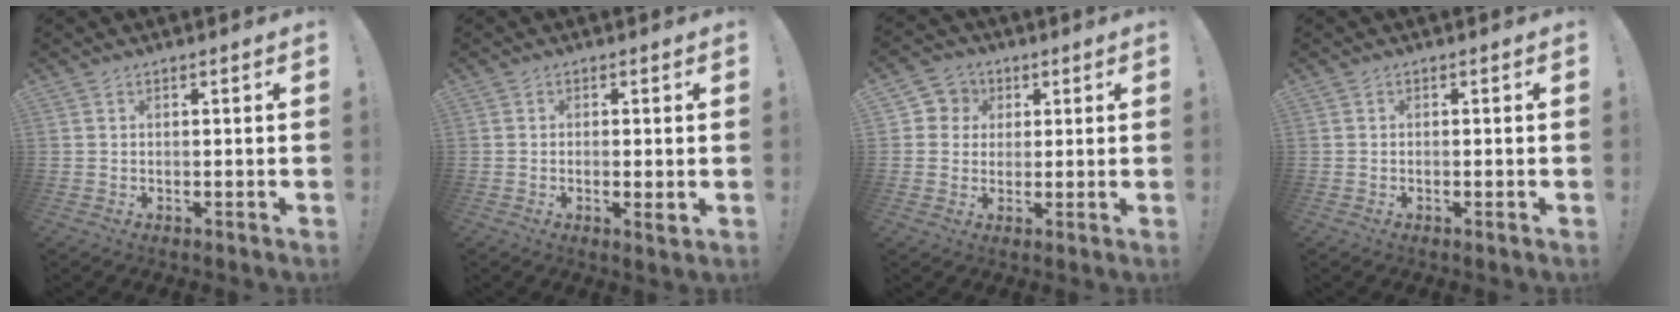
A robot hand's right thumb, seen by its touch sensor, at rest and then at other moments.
{"total": 2.5, "force": [-0.4, 0.2, 2.5], "torque": [-0.041, -0.002, -0.006]}
{"total": 6.2, "force": [1.0, 6.1, 1.1], "torque": [-0.012, -0.002, 0.020]}
{"total": 0.8, "force": [-0.5, -0.2, 0.7], "torque": [-0.019, 0.002, -0.007]}